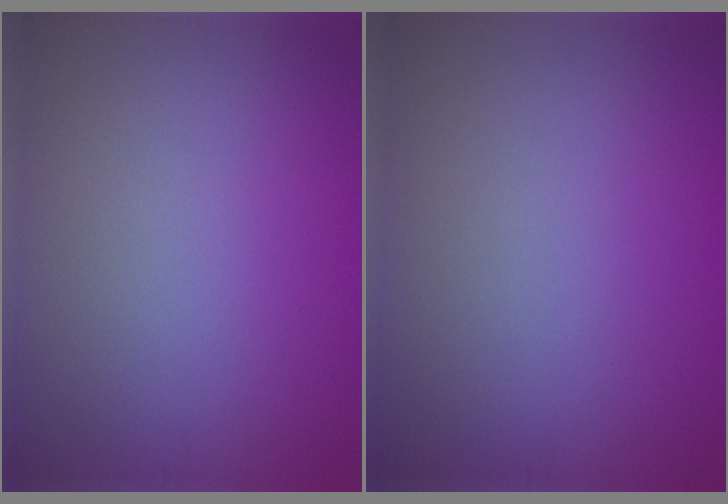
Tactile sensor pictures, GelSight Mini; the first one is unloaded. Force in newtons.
{"total": 0.0}